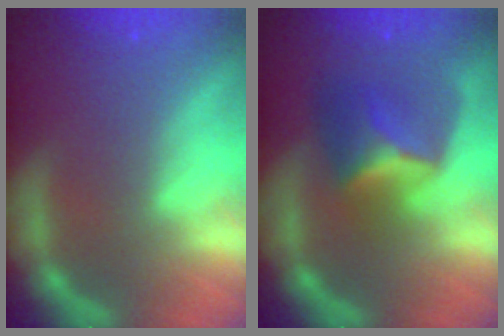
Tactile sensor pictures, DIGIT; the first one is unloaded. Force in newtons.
{"total": 5.9}